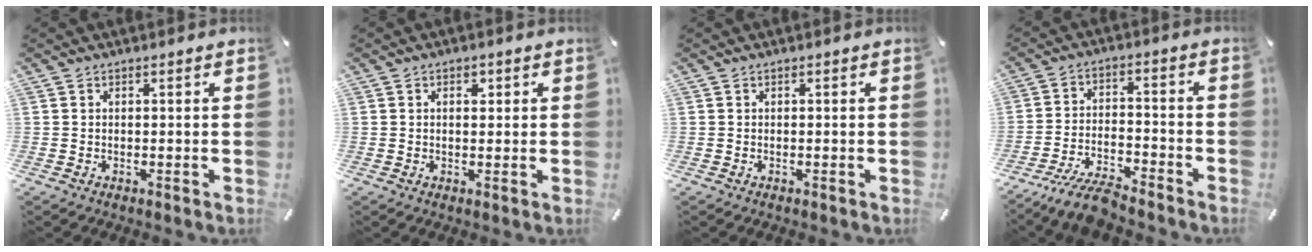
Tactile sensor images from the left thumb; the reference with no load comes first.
{"total": 2.1, "force": [0.6, 1.4, 1.4], "torque": [-0.015, 0.002, 0.005]}
{"total": 0.0}
{"total": 9.5, "force": [-8.3, 1.8, 4.1], "torque": [-0.075, 0.039, -0.160]}